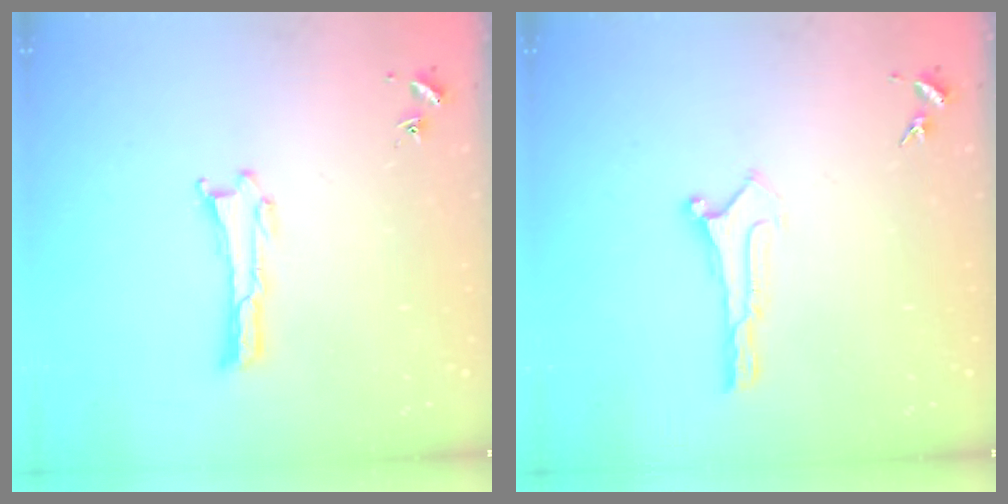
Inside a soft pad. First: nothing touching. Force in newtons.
{"total": 0.0}